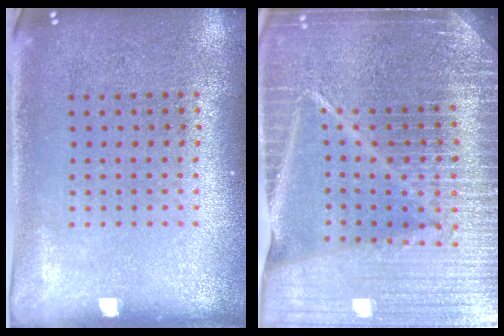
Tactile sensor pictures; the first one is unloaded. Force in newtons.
{"total": 6.4, "press": 5.6, "slide": 3.2}